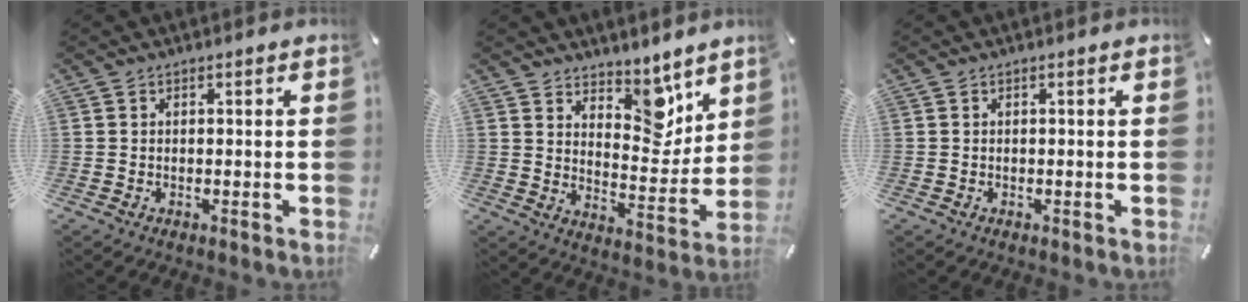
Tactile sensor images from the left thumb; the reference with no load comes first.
{"total": 9.7, "force": [7.1, 5.5, 3.7], "torque": [-0.034, -0.066, 0.125]}
{"total": 0.0}